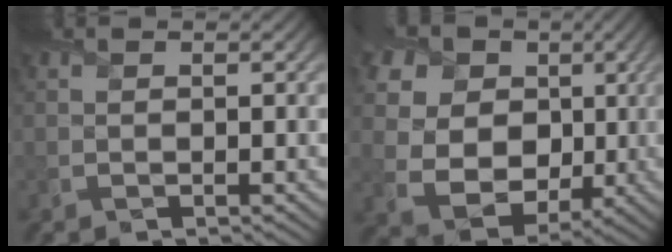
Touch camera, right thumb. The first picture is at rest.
{"total": 17.1, "force": [4.3, 13.8, 9.2], "torque": [-0.233, 0.034, 0.090]}